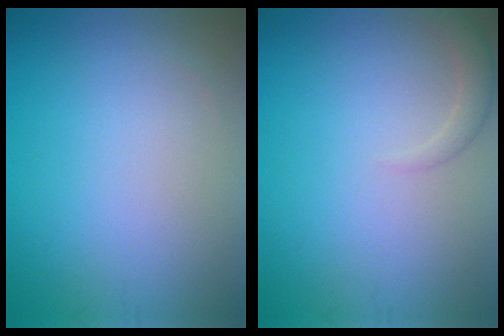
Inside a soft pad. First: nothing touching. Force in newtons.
{"total": 1.6, "press": 1.6, "slide": 0.0}